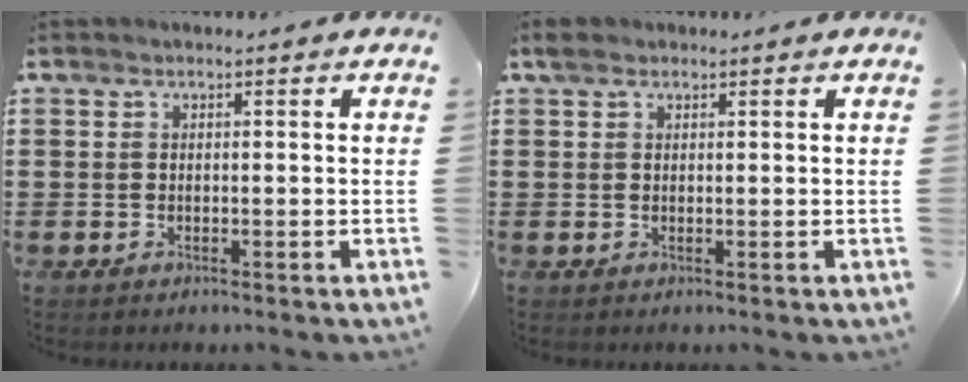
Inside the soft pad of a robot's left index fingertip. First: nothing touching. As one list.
[{"total": 1.3, "force": [0.8, 0.8, 0.7], "torque": [-0.016, 0.006, 0.014]}]